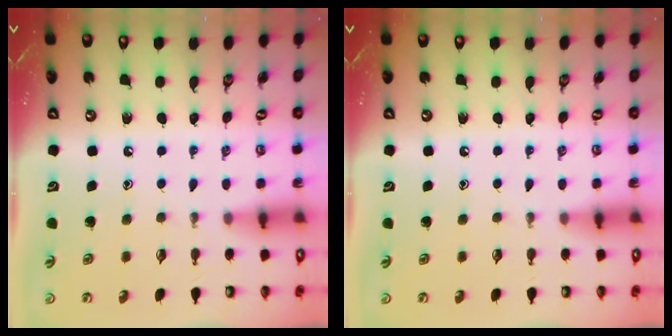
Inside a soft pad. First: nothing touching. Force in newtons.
{"total": 0.0}